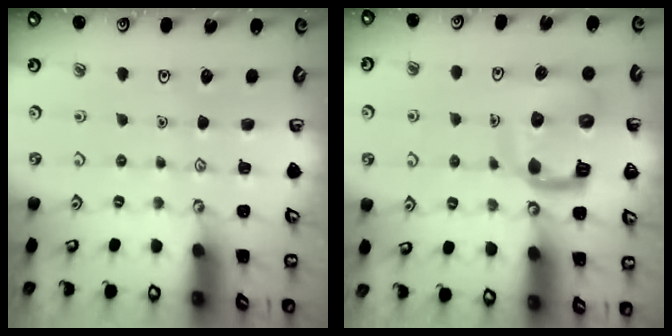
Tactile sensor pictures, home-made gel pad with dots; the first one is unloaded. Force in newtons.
{"total": 11.0, "press": 10.9, "slide": 1.3}